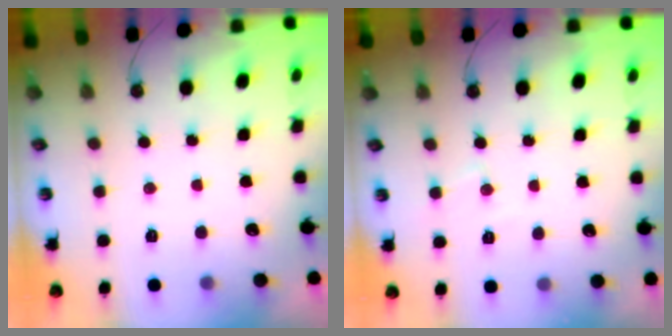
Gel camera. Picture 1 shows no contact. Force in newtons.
{"total": 5.1, "press": 5.0, "slide": 0.8}